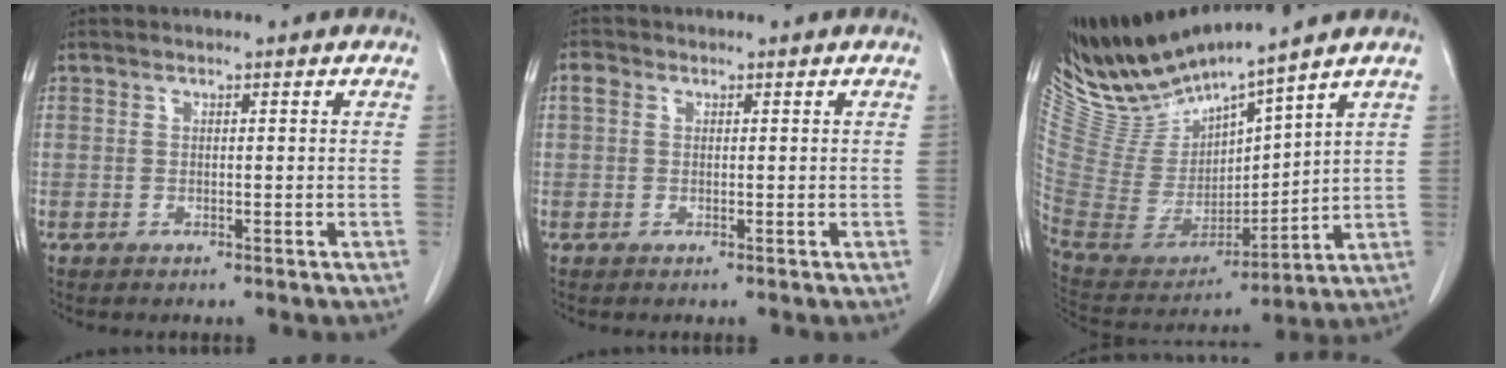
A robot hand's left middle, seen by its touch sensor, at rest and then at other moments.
{"total": 1.5, "force": [0.5, 1.2, 0.7], "torque": [-0.015, 0.012, 0.008]}
{"total": 13.1, "force": [12.2, -0.1, 4.7], "torque": [-0.109, -0.021, 0.255]}